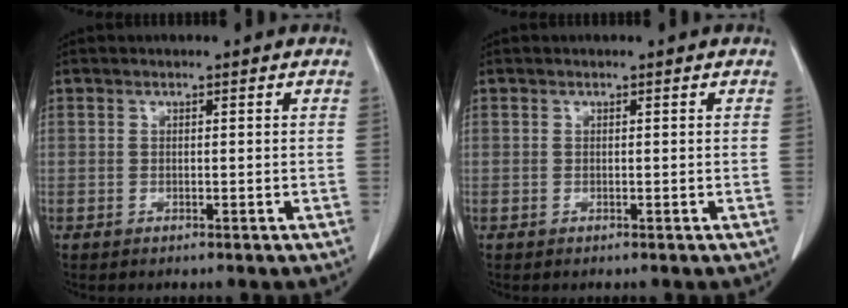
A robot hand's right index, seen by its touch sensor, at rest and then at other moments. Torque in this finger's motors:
{"motor_torque": [0.00, 0.00, 0.00, 0.00]}